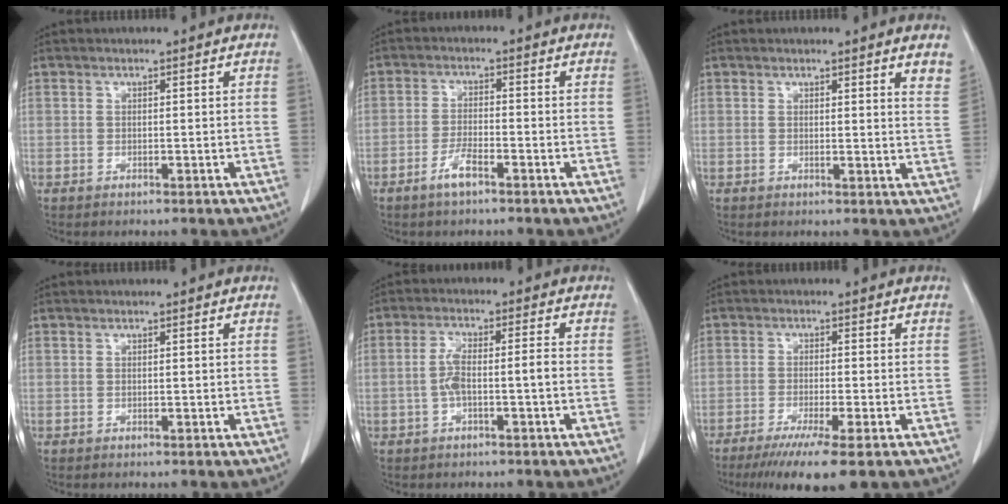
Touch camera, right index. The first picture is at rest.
{"total": 3.6, "force": [-2.4, 0.7, 2.6], "torque": [-0.053, -0.001, -0.048]}
{"total": 4.3, "force": [3.3, 0.3, 2.7], "torque": [-0.030, -0.016, 0.025]}
{"total": 0.0}
{"total": 4.8, "force": [-1.1, 0.7, 4.6], "torque": [-0.096, 0.017, -0.016]}
{"total": 8.6, "force": [-5.6, 0.0, 6.5], "torque": [-0.101, -0.022, -0.085]}